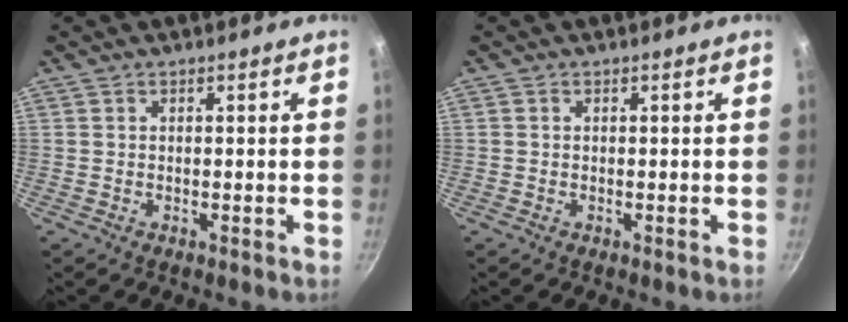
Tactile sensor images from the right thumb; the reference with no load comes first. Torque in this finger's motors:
{"motor_torque": [-0.22, -0.09, 0.34, 0.17, 0.02]}